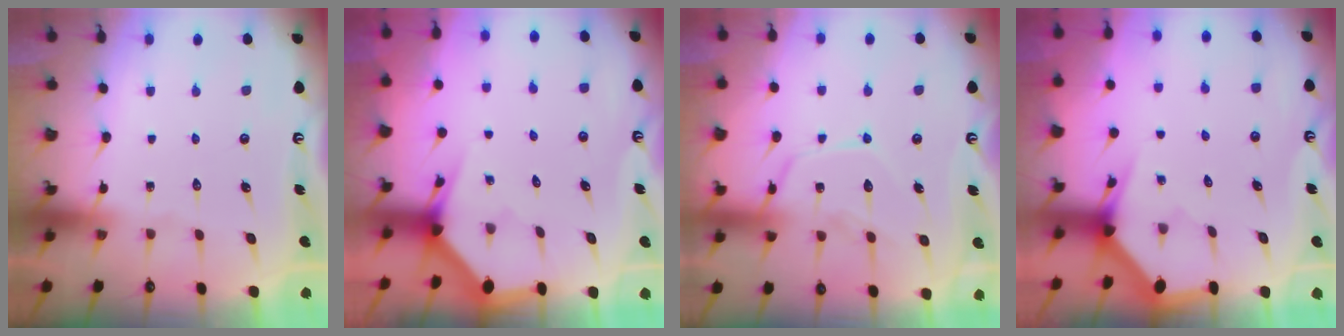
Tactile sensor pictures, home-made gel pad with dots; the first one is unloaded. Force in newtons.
{"total": 2.8, "press": 2.8, "slide": 0.2}
{"total": 13.5, "press": 13.4, "slide": 1.2}
{"total": 3.0, "press": 3.0, "slide": 0.0}